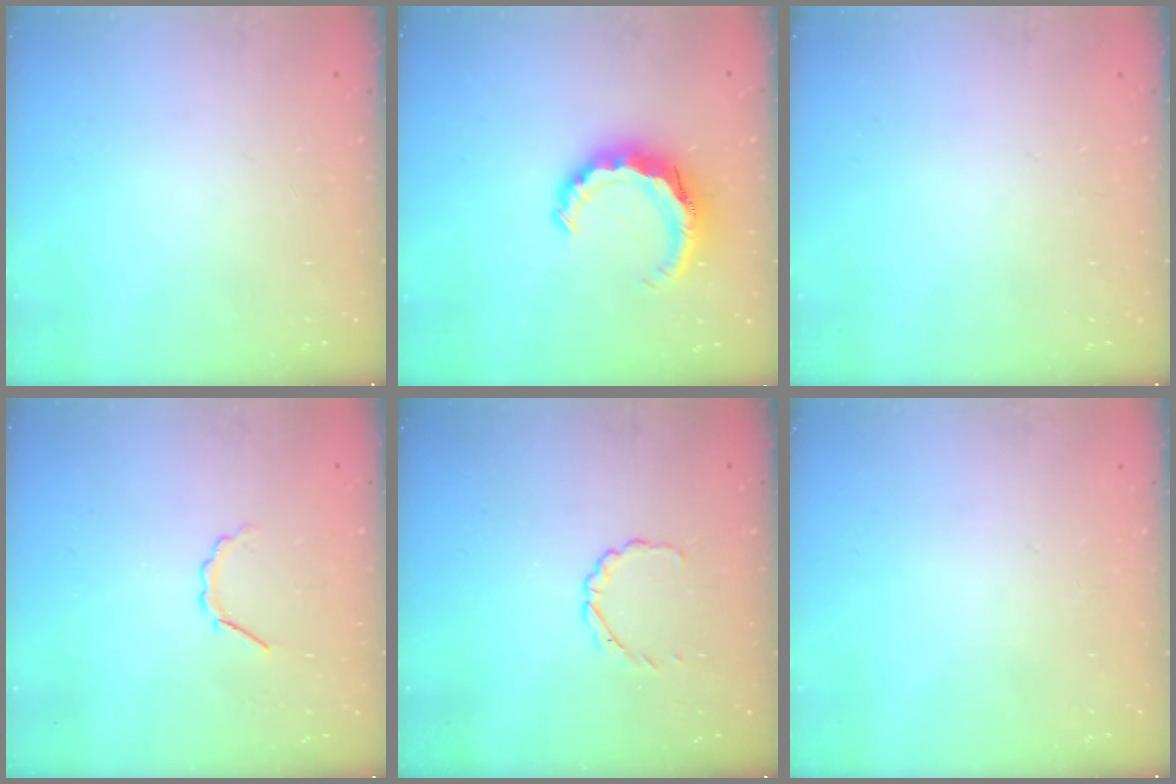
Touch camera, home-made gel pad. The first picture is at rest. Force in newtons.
{"total": 8.9, "press": 8.8, "slide": 1.2}
{"total": 0.0}
{"total": 2.9, "press": 2.7, "slide": 1.0}
{"total": 2.3, "press": 2.1, "slide": 0.8}
{"total": 0.0}